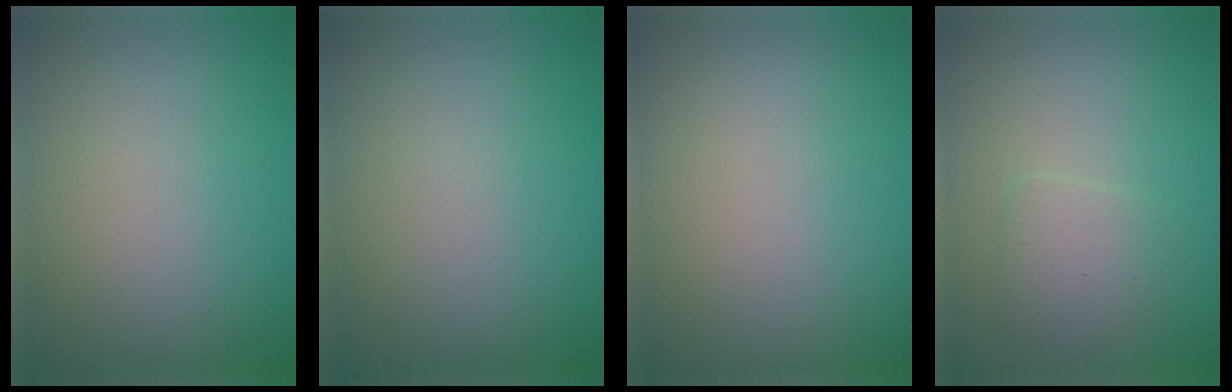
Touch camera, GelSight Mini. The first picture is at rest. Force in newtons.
{"total": 0.0}
{"total": 0.0}
{"total": 2.3, "press": 2.3, "slide": 0.1}